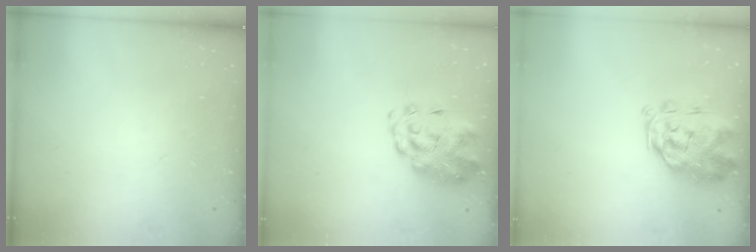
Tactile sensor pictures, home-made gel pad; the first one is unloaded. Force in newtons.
{"total": 4.2, "press": 4.0, "slide": 1.4}
{"total": 3.9, "press": 3.3, "slide": 2.0}